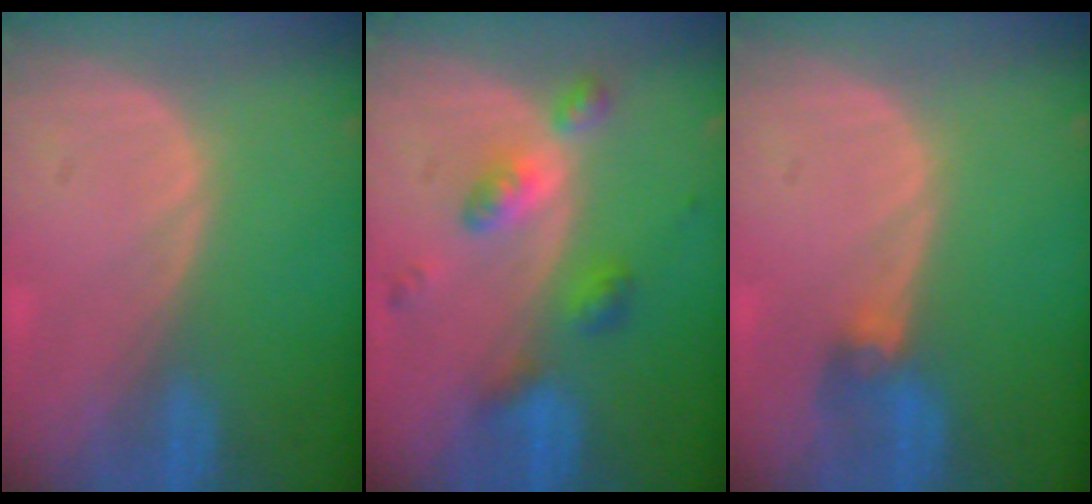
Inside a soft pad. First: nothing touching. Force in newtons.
{"total": 5.7, "press": 5.6, "slide": 0.3}
{"total": 2.8, "press": 2.6, "slide": 1.0}